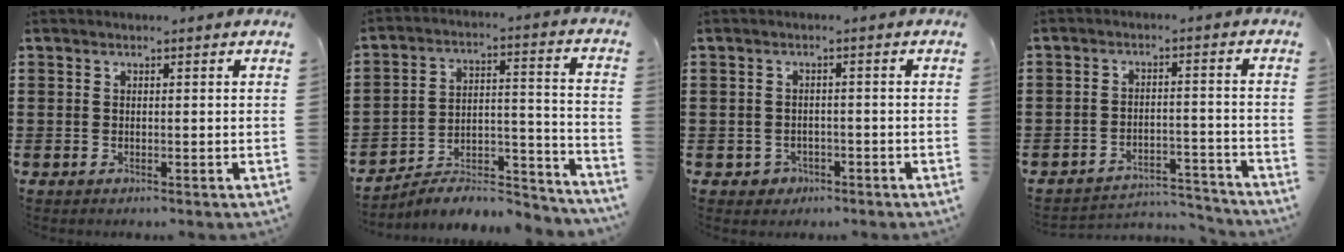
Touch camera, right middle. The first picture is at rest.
{"total": 5.9, "force": [-5.5, 1.3, 1.6], "torque": [-0.023, 0.001, -0.106]}
{"total": 1.5, "force": [-1.2, 1.0, 0.2], "torque": [-0.011, -0.002, -0.027]}
{"total": 4.2, "force": [-4.1, 0.8, 0.3], "torque": [-0.016, 0.001, -0.089]}